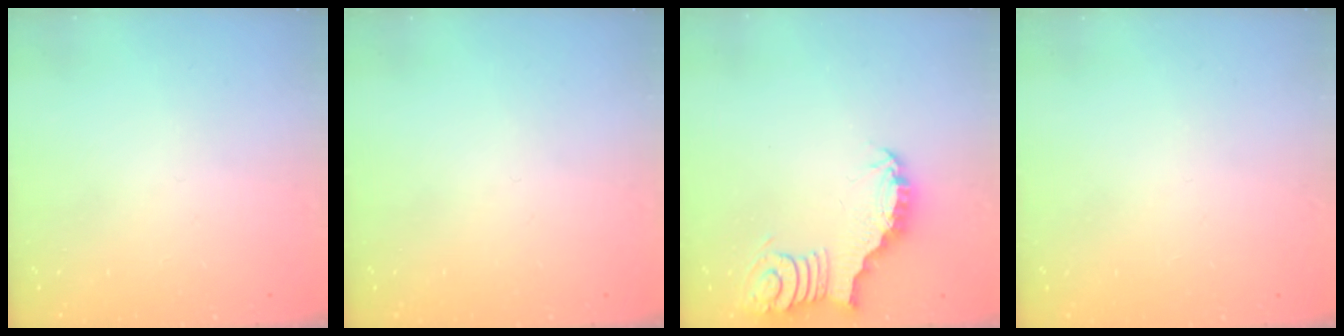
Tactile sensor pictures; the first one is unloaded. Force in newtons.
{"total": 0.0}
{"total": 3.6, "press": 3.5, "slide": 0.6}
{"total": 1.5, "press": 1.5, "slide": 0.1}